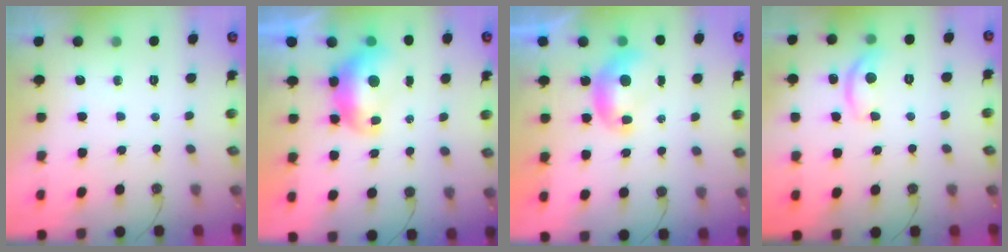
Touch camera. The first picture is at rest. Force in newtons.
{"total": 1.9, "press": 1.8, "slide": 0.6}
{"total": 0.0}
{"total": 7.4, "press": 7.4, "slide": 0.5}